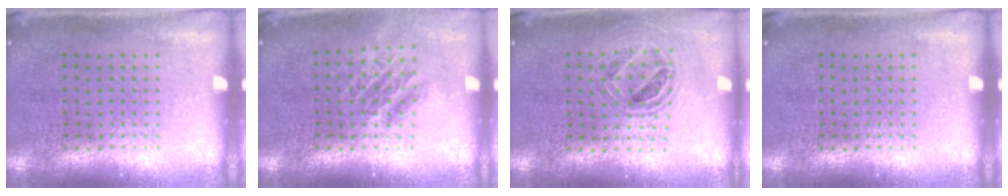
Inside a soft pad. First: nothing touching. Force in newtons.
{"total": 1.3, "press": 1.0, "slide": 0.7}
{"total": 0.8, "press": 0.8, "slide": 0.1}
{"total": 0.0}